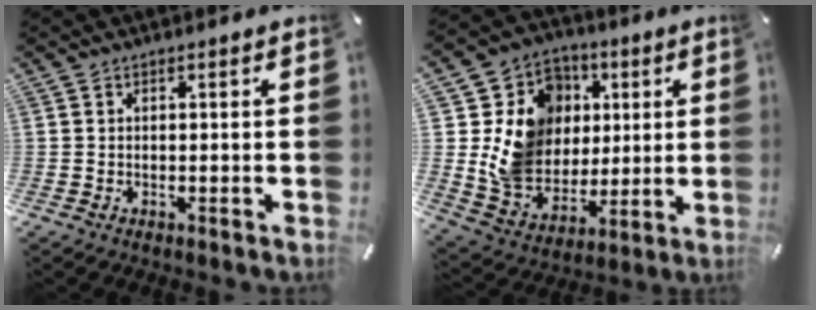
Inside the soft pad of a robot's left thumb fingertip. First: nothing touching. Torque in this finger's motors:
{"motor_torque": [1.33, 0.71, 0.95, 0.31, 0.11]}